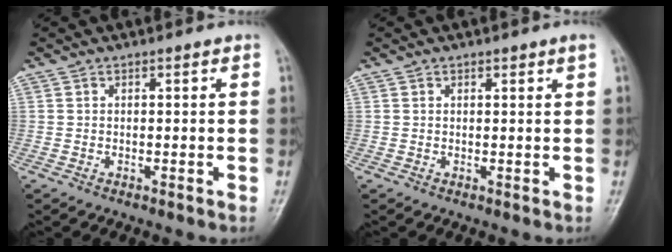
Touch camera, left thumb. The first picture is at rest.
{"total": 1.0, "force": [0.7, 0.1, 0.7], "torque": [-0.007, -0.003, 0.009]}